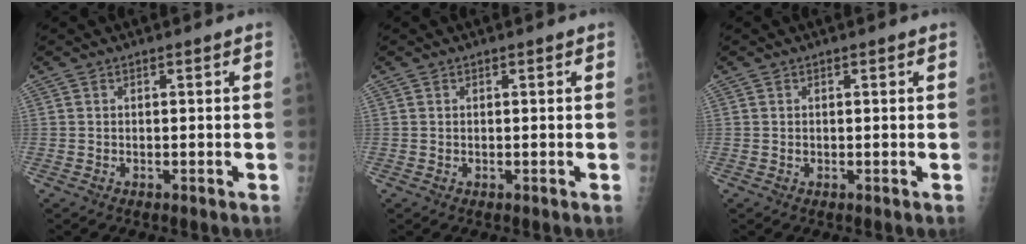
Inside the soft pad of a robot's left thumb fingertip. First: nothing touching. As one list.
[{"total": 0.0}, {"total": 0.6, "force": [0.1, 0.5, 0.2], "torque": [0.002, 0.001, 0.002]}]